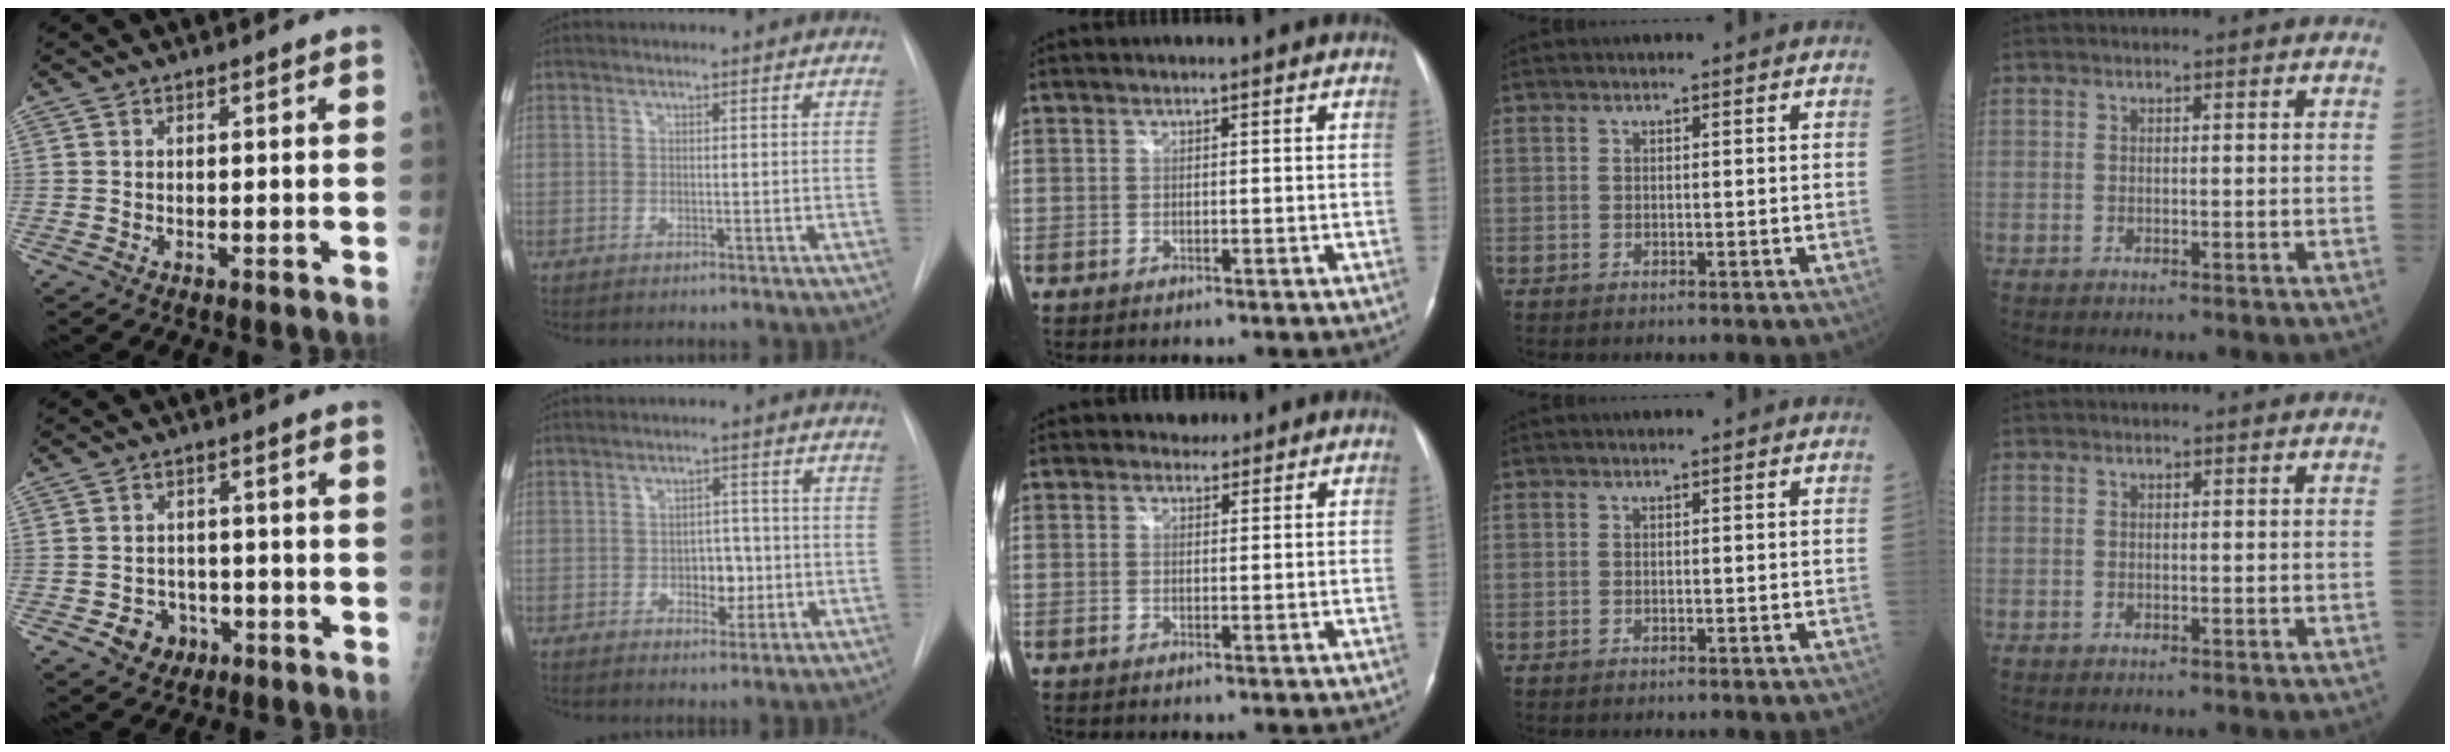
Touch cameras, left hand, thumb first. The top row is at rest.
{"thumb": {"total": 5.0, "force": [-2.3, 4.2, 1.5], "torque": [0.001, 0.017, -0.029]}, "index": {"total": 4.3, "force": [-0.9, 2.7, 3.2], "torque": [-0.035, 0.005, -0.007]}, "middle": {"total": 1.9, "force": [1.5, 1.1, -0.1], "torque": [0.004, 0.005, 0.019]}}